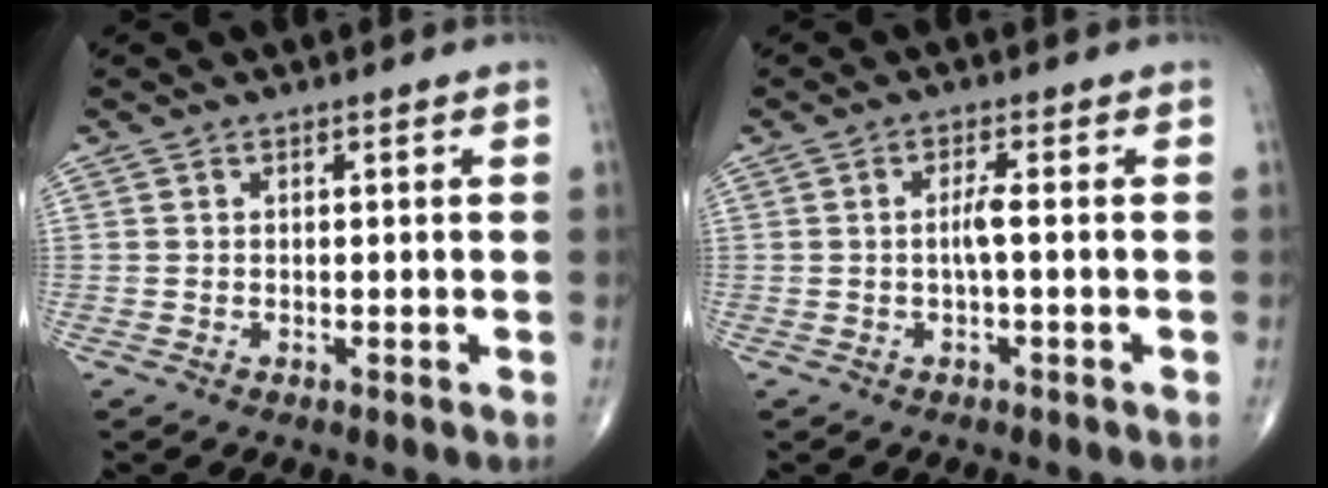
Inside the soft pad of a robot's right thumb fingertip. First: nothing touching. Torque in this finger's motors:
{"motor_torque": [0.29, 0.67, 0.11, 0.04, 0.09]}